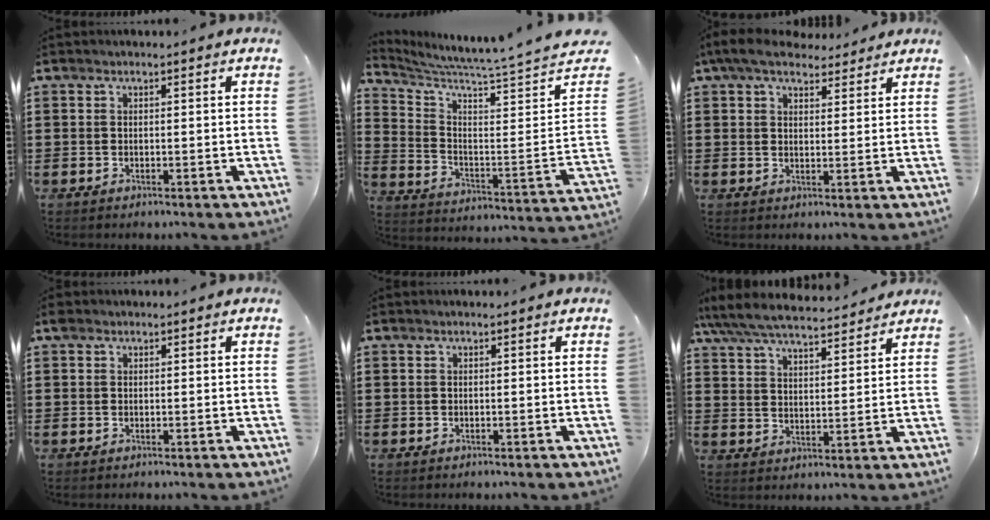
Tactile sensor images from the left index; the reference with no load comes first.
{"total": 5.3, "force": [4.7, -1.4, 2.0], "torque": [-0.063, -0.068, 0.072]}
{"total": 5.9, "force": [5.0, 2.0, 2.3], "torque": [-0.062, -0.005, 0.093]}
{"total": 0.8, "force": [0.5, 0.6, 0.3], "torque": [-0.008, 0.006, 0.009]}
{"total": 0.0}
{"total": 7.1, "force": [6.6, 0.9, 2.3], "torque": [-0.071, -0.032, 0.116]}